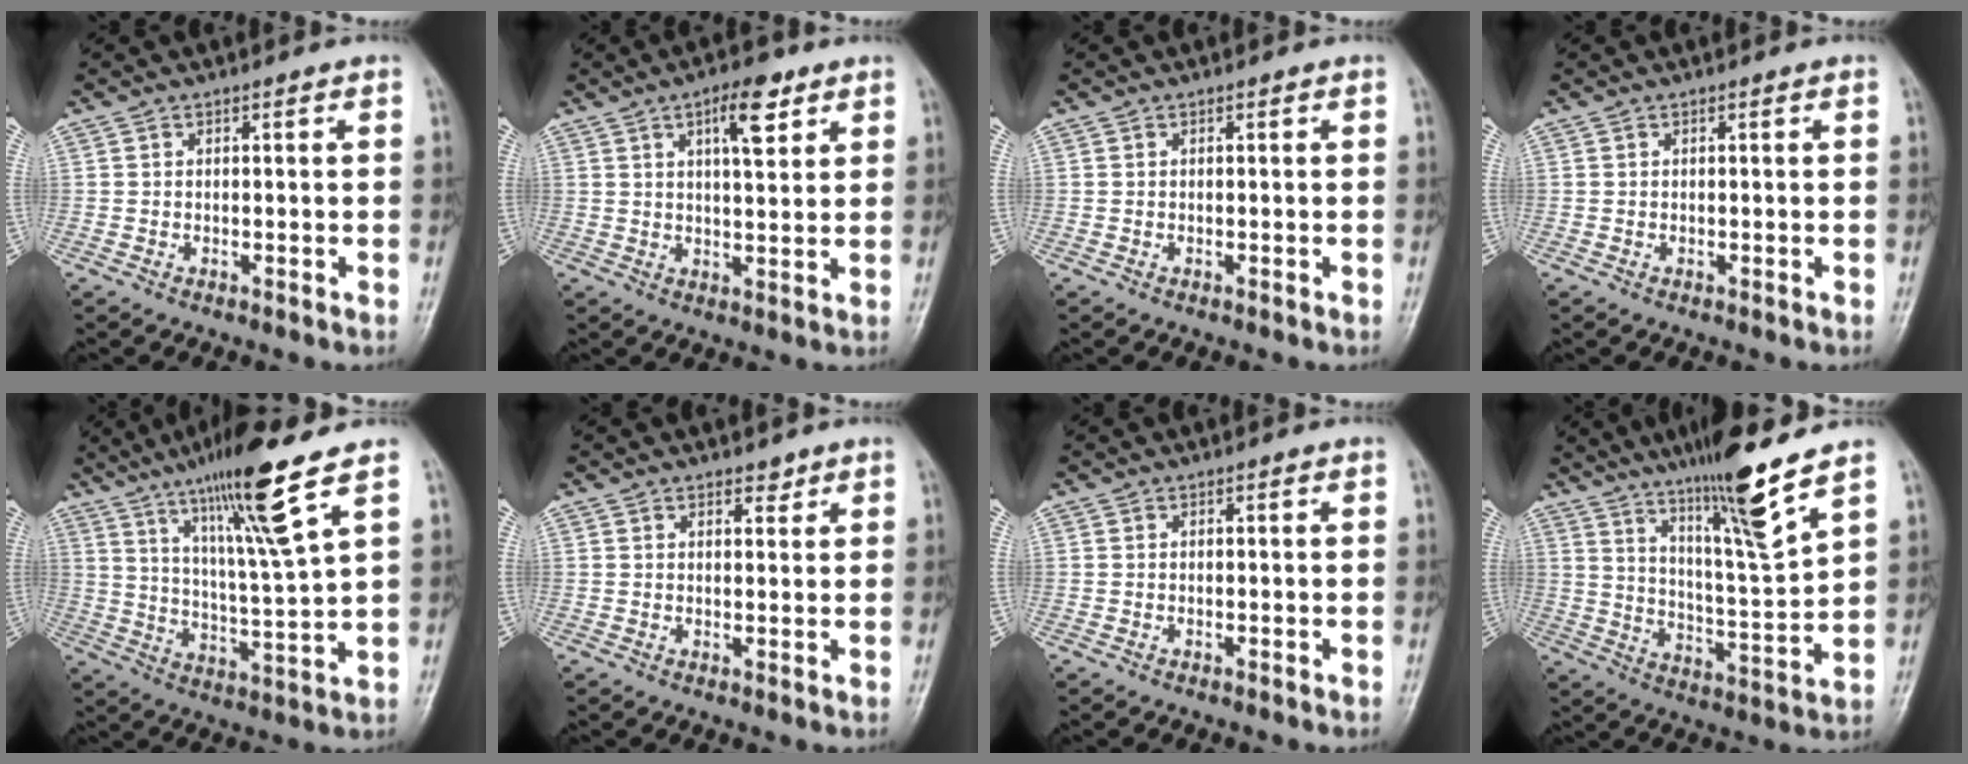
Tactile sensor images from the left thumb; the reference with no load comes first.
{"total": 7.3, "force": [3.7, 2.6, 5.7], "torque": [-0.075, -0.017, 0.054]}
{"total": 0.0}
{"total": 0.0}
{"total": 15.6, "force": [9.4, 0.3, 12.5], "torque": [-0.214, -0.049, 0.166]}
{"total": 1.9, "force": [1.4, 1.0, 0.8], "torque": [0.001, -0.009, 0.019]}
{"total": 0.0}
{"total": 14.7, "force": [10.1, 0.3, 10.7], "torque": [-0.176, -0.067, 0.176]}